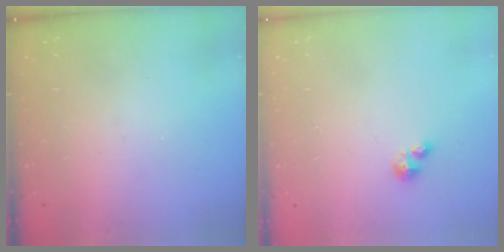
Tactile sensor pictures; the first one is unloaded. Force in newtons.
{"total": 2.1, "press": 2.1, "slide": 0.2}